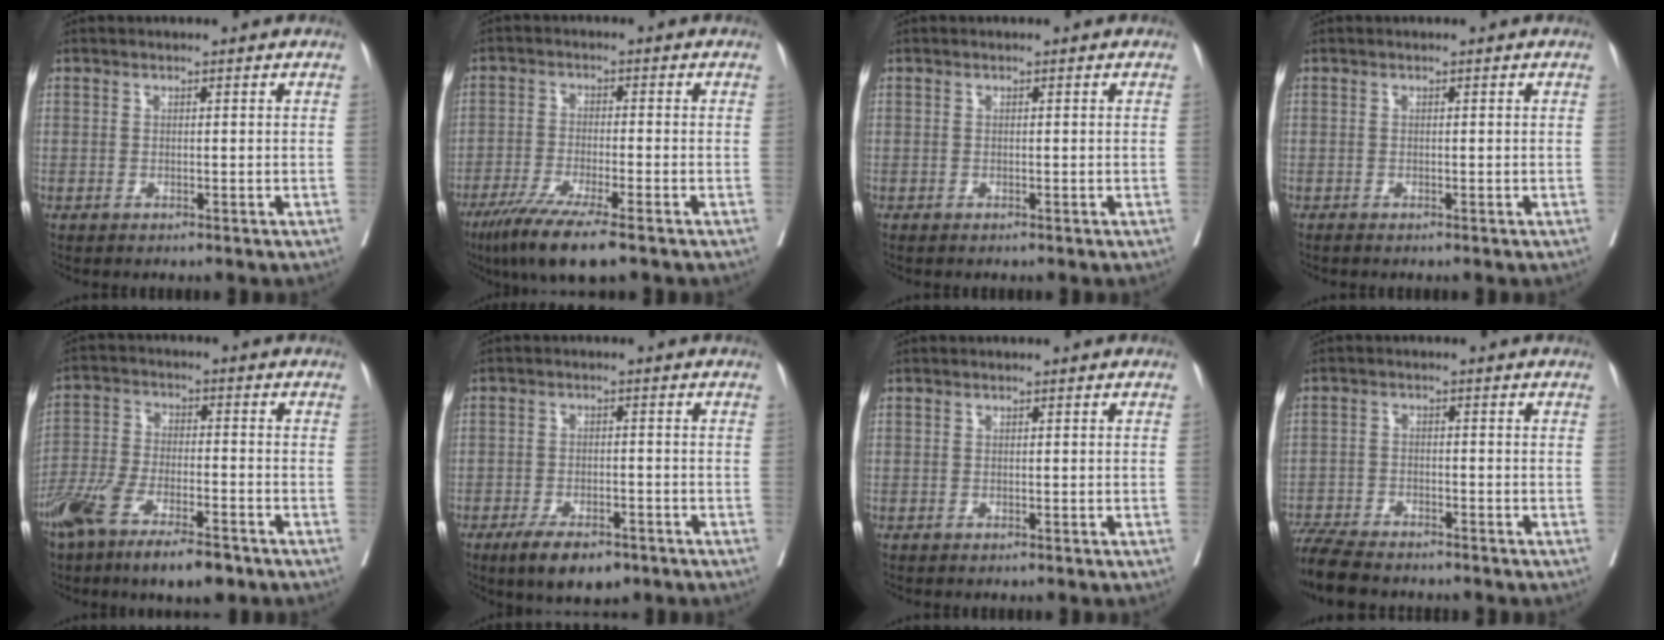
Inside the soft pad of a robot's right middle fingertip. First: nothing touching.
{"total": 9.3, "force": [-6.4, 0.3, 6.8], "torque": [-0.115, -0.025, -0.107]}
{"total": 0.0}
{"total": 0.0}
{"total": 12.4, "force": [-8.5, 3.3, 8.4], "torque": [-0.159, -0.014, -0.151]}
{"total": 7.3, "force": [-5.0, 2.8, 4.6], "torque": [-0.072, -0.006, -0.079]}
{"total": 0.0}
{"total": 9.1, "force": [-8.1, 1.9, 3.8], "torque": [-0.062, -0.019, -0.136]}